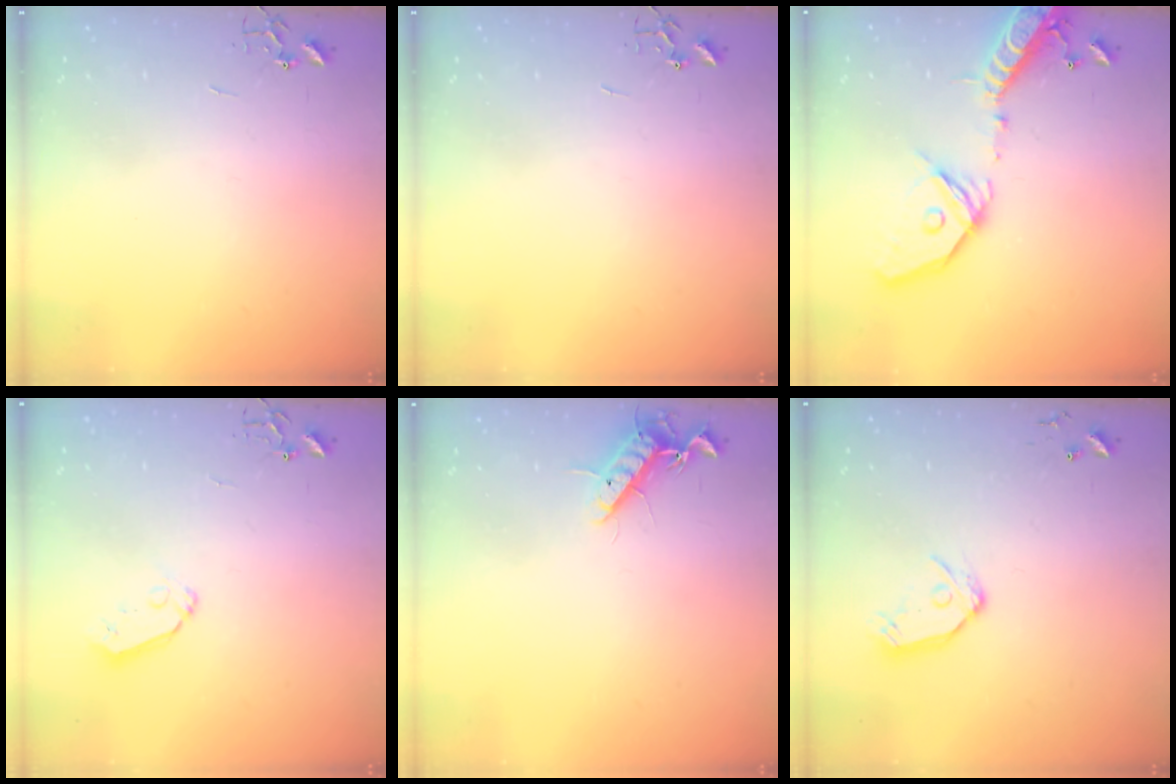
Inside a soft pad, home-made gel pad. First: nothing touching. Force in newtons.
{"total": 0.0}
{"total": 21.3, "press": 20.9, "slide": 4.1}
{"total": 6.1, "press": 6.0, "slide": 0.4}
{"total": 11.0, "press": 10.9, "slide": 1.9}
{"total": 9.6, "press": 9.6, "slide": 1.0}